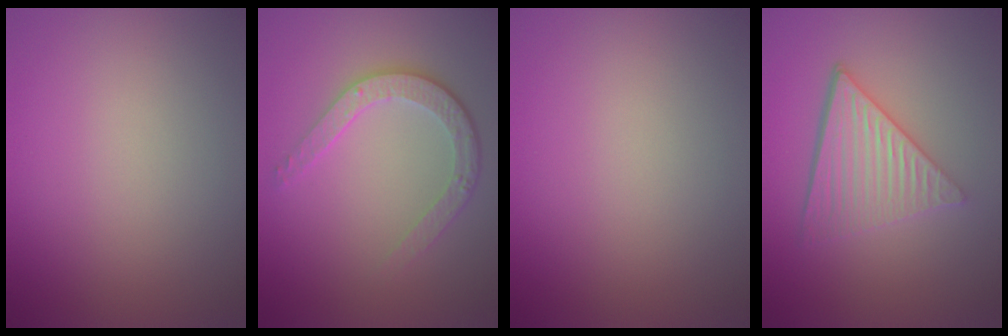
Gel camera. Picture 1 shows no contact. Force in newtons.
{"total": 3.9, "press": 2.9, "slide": 2.5}
{"total": 0.0}
{"total": 5.4, "press": 3.9, "slide": 3.7}